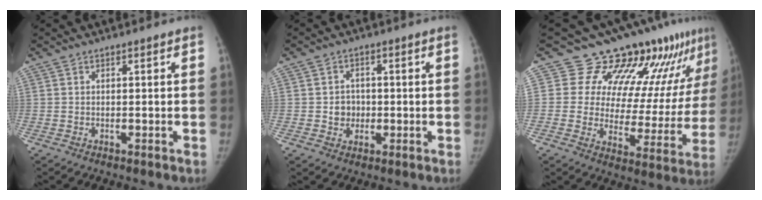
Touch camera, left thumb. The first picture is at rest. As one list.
[{"total": 3.9, "force": [-0.5, 3.6, 1.4], "torque": [0.005, 0.007, -0.008]}, {"total": 19.1, "force": [14.6, 8.6, 8.8], "torque": [-0.050, -0.080, 0.182]}]